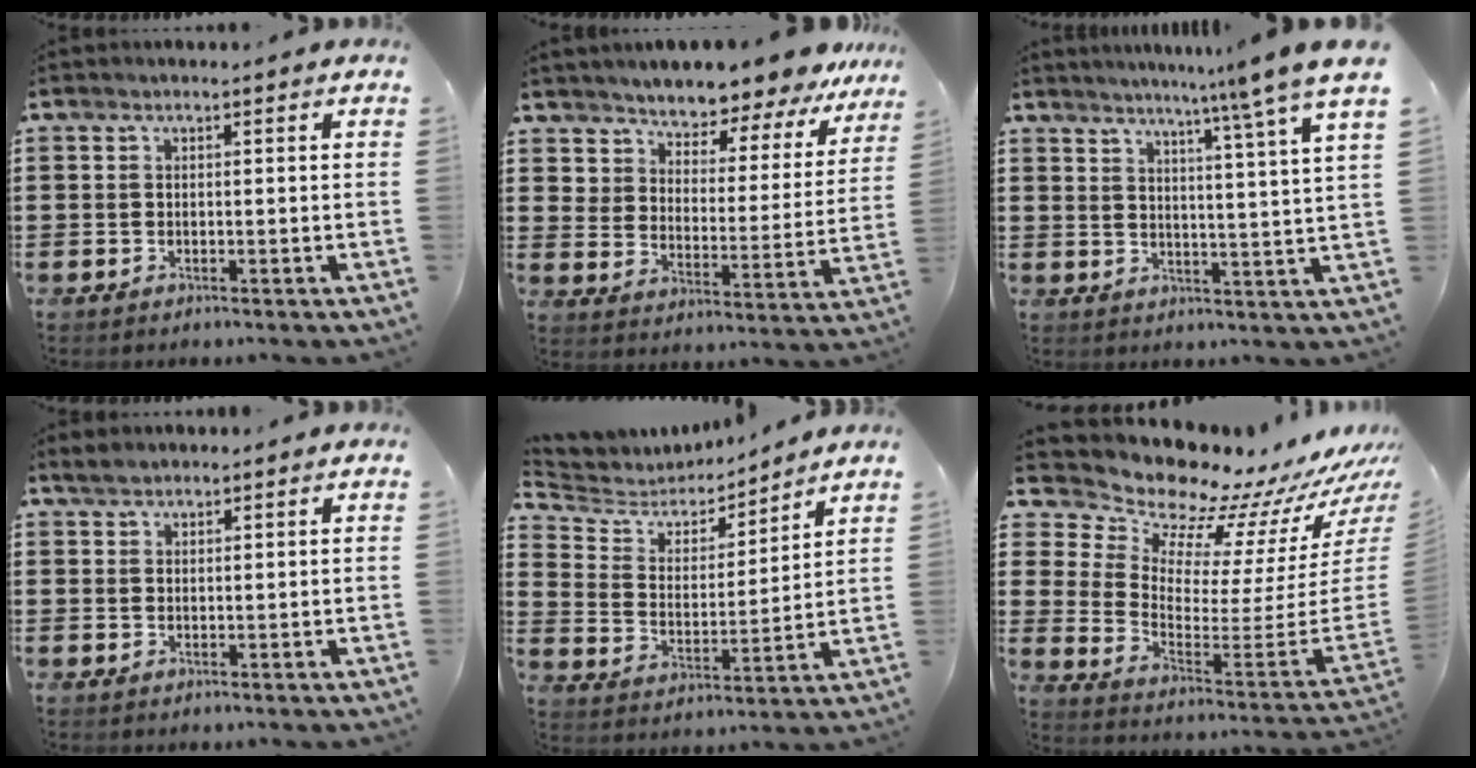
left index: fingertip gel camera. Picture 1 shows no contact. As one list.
[{"total": 5.6, "force": [5.5, 0.2, -0.6], "torque": [-0.025, -0.057, 0.095]}, {"total": 7.1, "force": [5.8, -1.9, 3.5], "torque": [-0.083, -0.042, 0.092]}, {"total": 1.8, "force": [1.6, 0.8, 0.4], "torque": [-0.011, 0.005, 0.032]}, {"total": 5.1, "force": [4.7, 1.8, 0.4], "torque": [-0.044, -0.036, 0.077]}, {"total": 7.6, "force": [7.2, 2.2, 0.7], "torque": [-0.025, -0.099, 0.107]}]